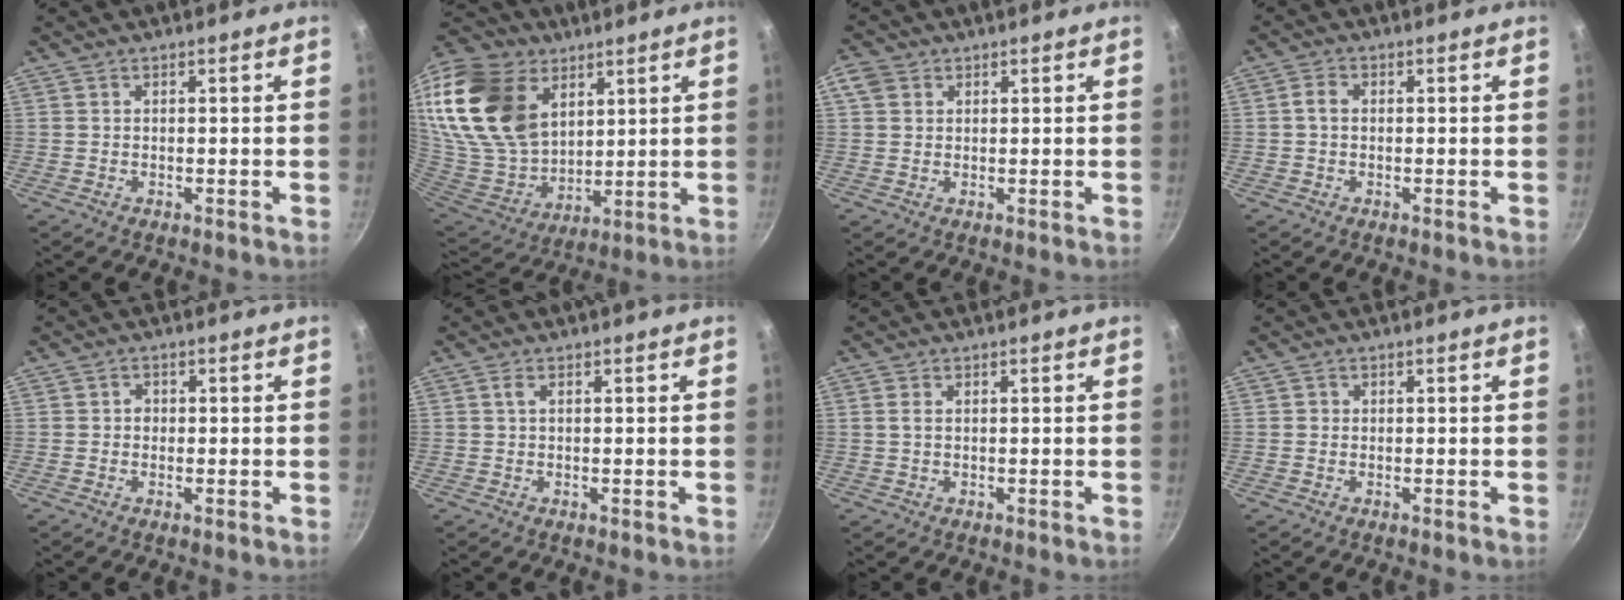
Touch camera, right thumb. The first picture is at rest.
{"total": 26.1, "force": [12.6, 17.2, 15.1], "torque": [-0.287, -0.049, 0.250]}
{"total": 3.6, "force": [1.3, 2.9, 1.7], "torque": [-0.024, 0.002, 0.021]}
{"total": 2.2, "force": [0.1, 1.6, 1.5], "torque": [-0.028, 0.007, -0.001]}
{"total": 1.5, "force": [-0.2, 1.2, 0.8], "torque": [-0.013, 0.001, -0.008]}
{"total": 1.2, "force": [0.2, 0.4, 1.2], "torque": [-0.025, 0.002, 0.000]}
{"total": 1.1, "force": [0.3, 0.7, 0.9], "torque": [-0.019, -0.001, 0.005]}
{"total": 0.7, "force": [-0.1, 0.7, 0.1], "torque": [0.002, 0.002, -0.004]}